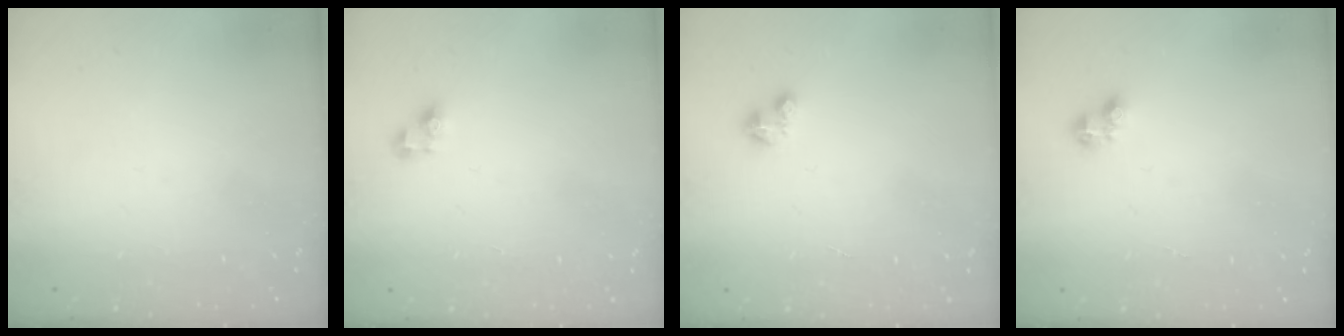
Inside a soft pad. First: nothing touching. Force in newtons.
{"total": 4.9, "press": 4.9, "slide": 0.1}
{"total": 2.0, "press": 2.0, "slide": 0.4}
{"total": 2.9, "press": 2.8, "slide": 0.5}